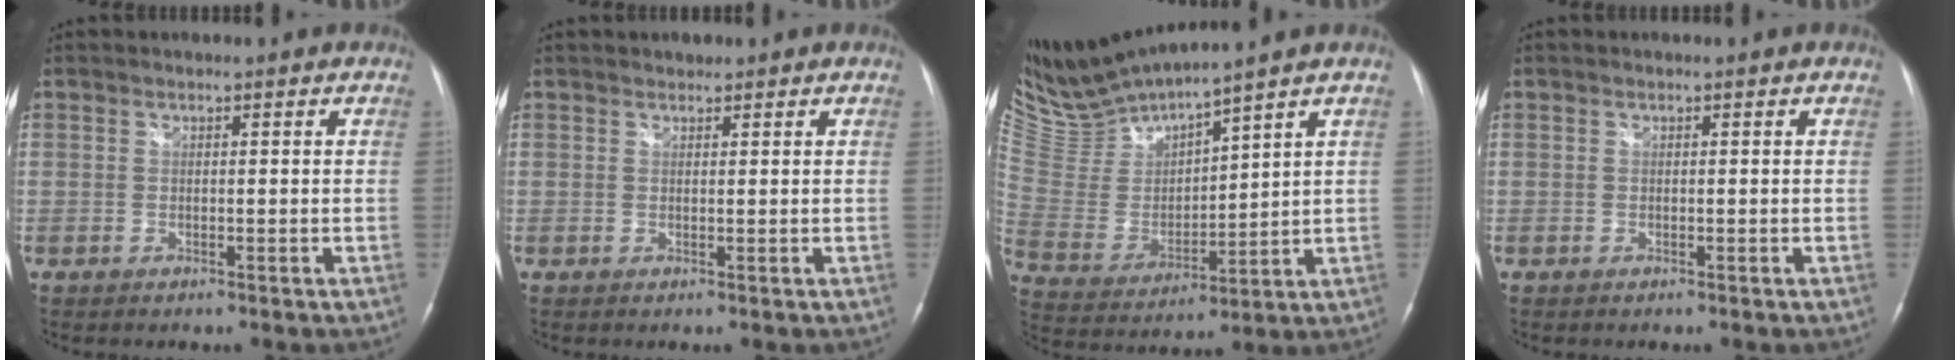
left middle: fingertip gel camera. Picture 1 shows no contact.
{"total": 0.8, "force": [0.7, 0.3, 0.0], "torque": [-0.005, 0.001, 0.011]}
{"total": 11.3, "force": [10.9, -0.9, 2.7], "torque": [-0.077, -0.008, 0.236]}
{"total": 0.0}